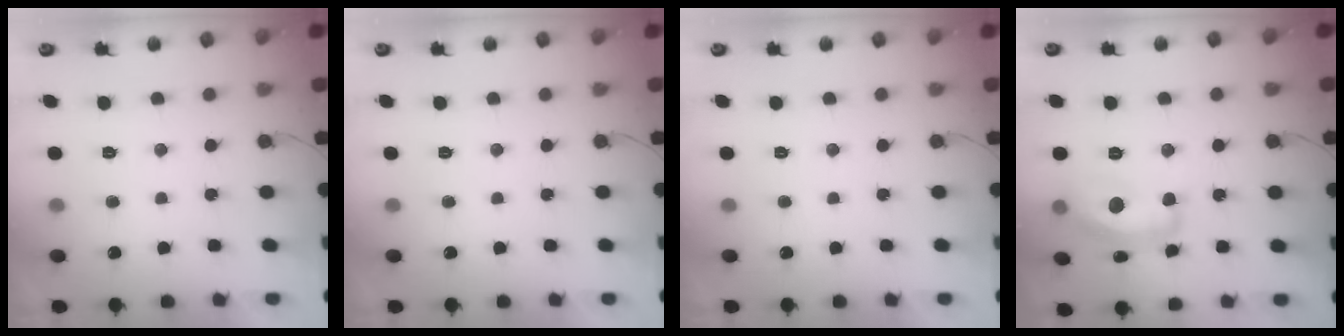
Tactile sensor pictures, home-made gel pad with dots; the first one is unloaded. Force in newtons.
{"total": 0.0}
{"total": 0.0}
{"total": 14.2, "press": 14.1, "slide": 1.0}